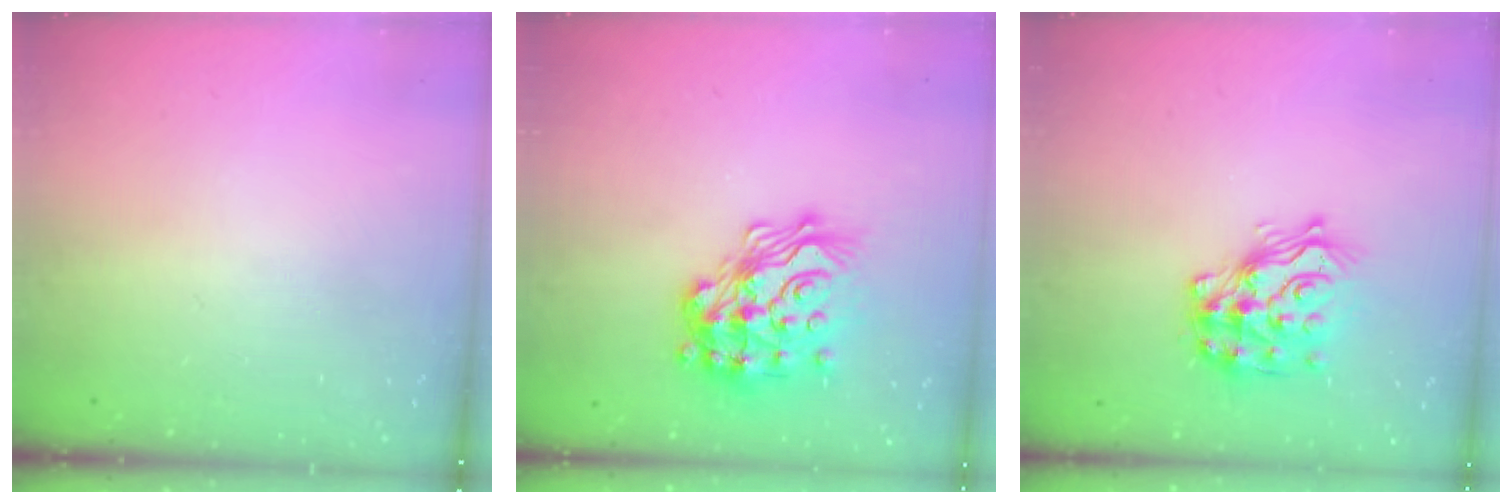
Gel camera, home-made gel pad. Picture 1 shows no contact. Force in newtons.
{"total": 22.2, "press": 22.1, "slide": 1.6}
{"total": 16.7, "press": 16.6, "slide": 1.1}